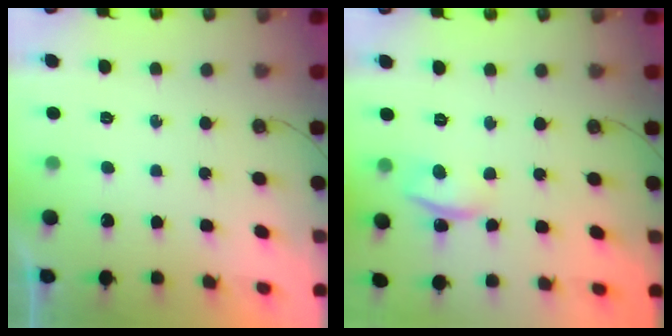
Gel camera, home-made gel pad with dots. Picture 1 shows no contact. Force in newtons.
{"total": 2.0, "press": 1.5, "slide": 1.3}